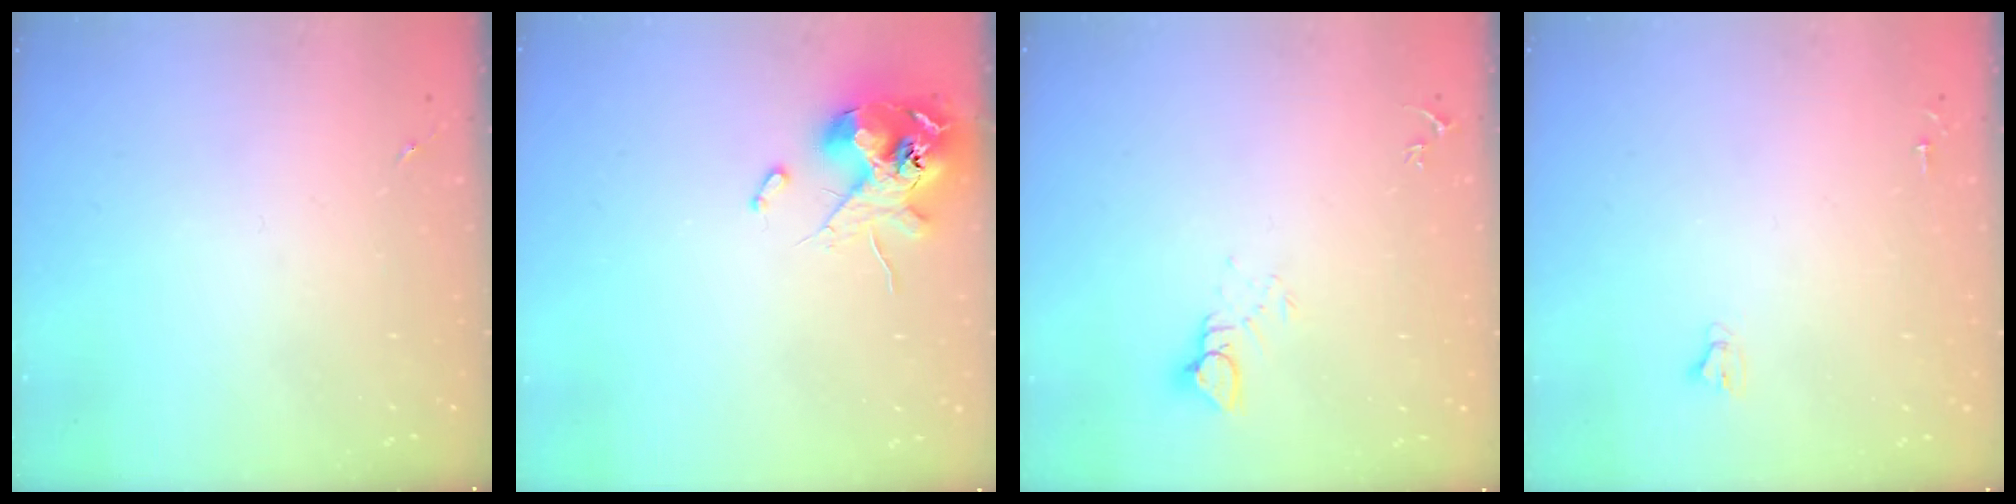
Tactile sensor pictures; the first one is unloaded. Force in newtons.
{"total": 12.4, "press": 12.2, "slide": 2.2}
{"total": 4.2, "press": 4.2, "slide": 0.4}
{"total": 2.0, "press": 2.0, "slide": 0.2}